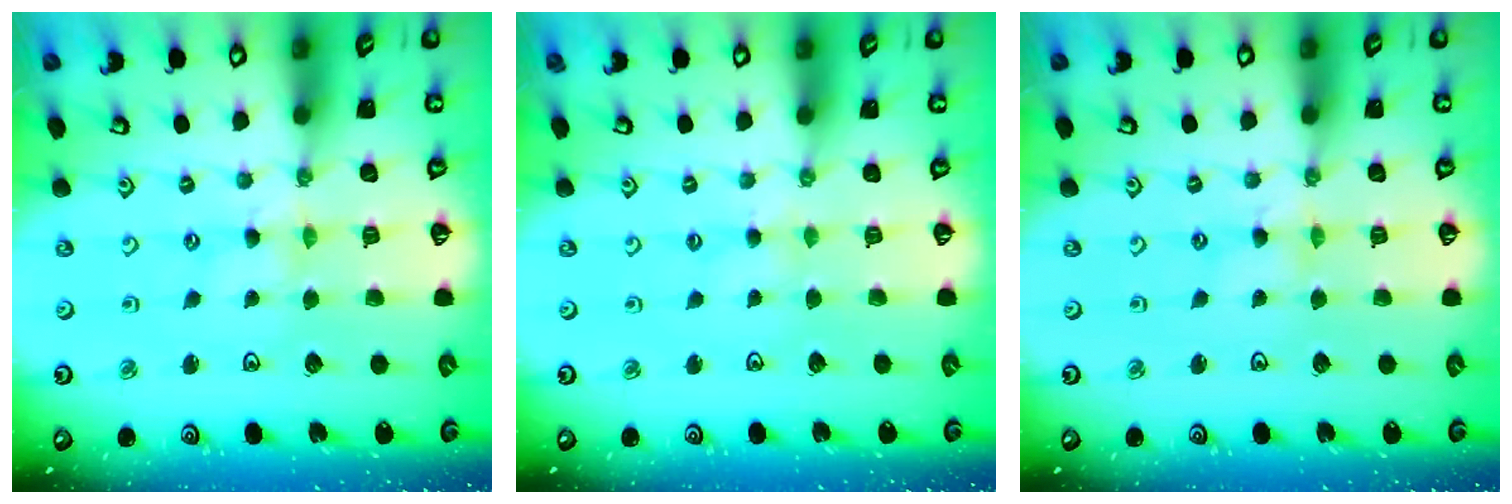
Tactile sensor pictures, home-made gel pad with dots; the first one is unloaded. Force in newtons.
{"total": 1.6, "press": 1.5, "slide": 0.3}
{"total": 1.5, "press": 1.4, "slide": 0.3}